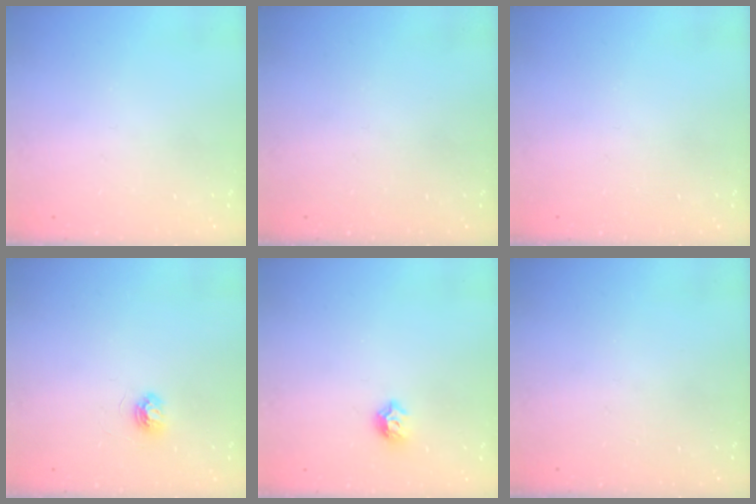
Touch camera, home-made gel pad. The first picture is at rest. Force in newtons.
{"total": 0.0}
{"total": 0.0}
{"total": 3.7, "press": 3.7, "slide": 0.4}
{"total": 6.3, "press": 6.2, "slide": 0.9}
{"total": 0.0}